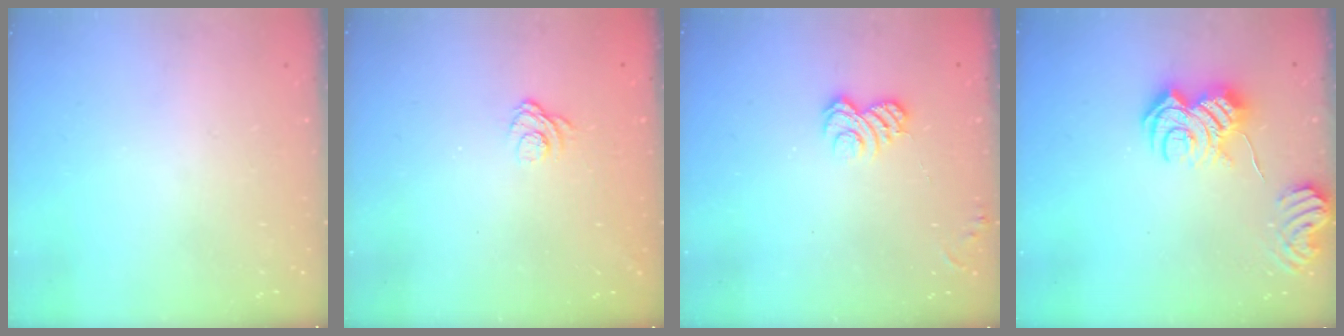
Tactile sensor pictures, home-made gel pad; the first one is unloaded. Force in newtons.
{"total": 5.1, "press": 4.9, "slide": 1.3}
{"total": 4.7, "press": 4.5, "slide": 1.3}
{"total": 11.9, "press": 11.9, "slide": 0.7}